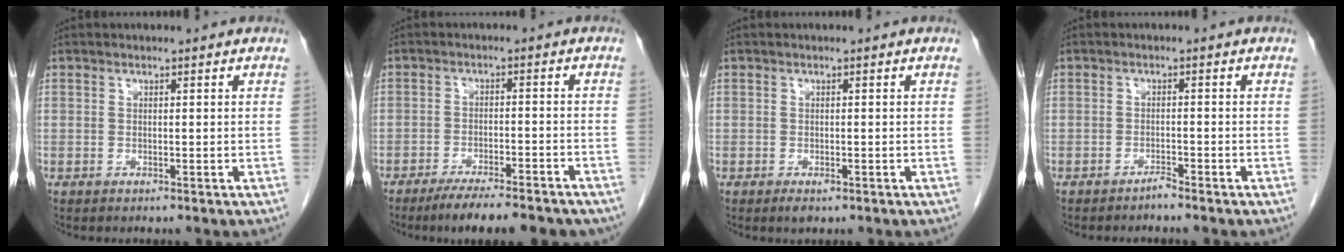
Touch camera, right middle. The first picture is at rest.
{"total": 12.5, "force": [-10.5, 2.3, 6.5], "torque": [-0.085, -0.007, -0.145]}
{"total": 1.4, "force": [-0.8, 0.6, 1.0], "torque": [-0.014, -0.001, -0.007]}
{"total": 1.2, "force": [-1.2, -0.1, 0.3], "torque": [-0.003, 0.001, -0.020]}